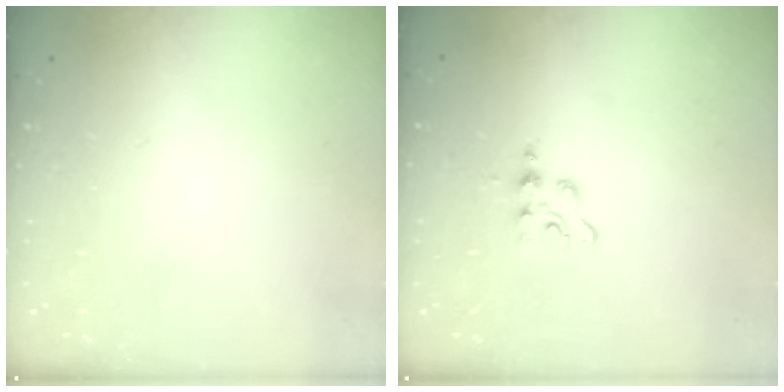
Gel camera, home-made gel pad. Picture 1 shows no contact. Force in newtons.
{"total": 4.3, "press": 4.3, "slide": 0.5}